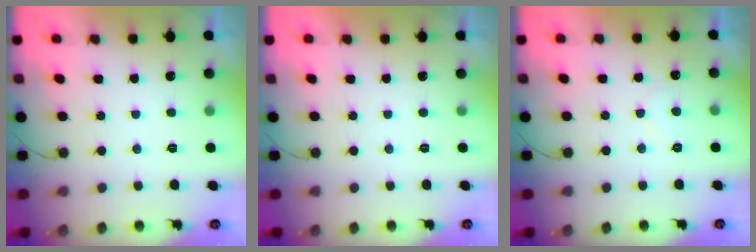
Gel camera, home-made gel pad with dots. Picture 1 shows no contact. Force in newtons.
{"total": 1.6, "press": 1.6, "slide": 0.0}
{"total": 5.2, "press": 5.1, "slide": 0.4}